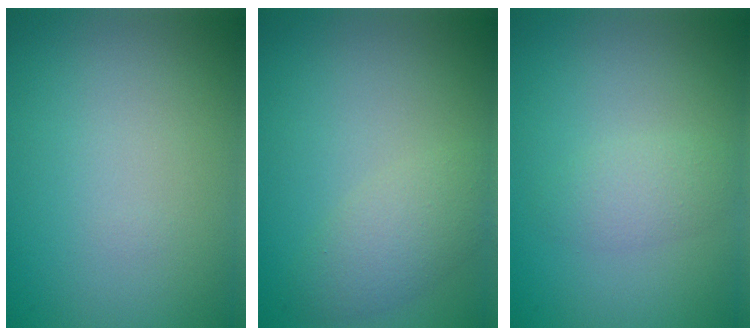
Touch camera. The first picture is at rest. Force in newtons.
{"total": 2.9, "press": 2.9, "slide": 0.2}
{"total": 1.8, "press": 1.8, "slide": 0.1}